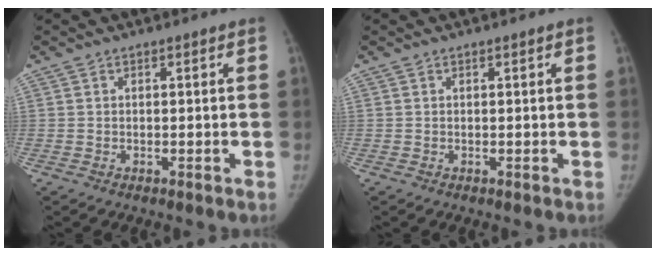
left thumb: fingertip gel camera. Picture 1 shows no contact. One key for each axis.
{"total": 0.0}